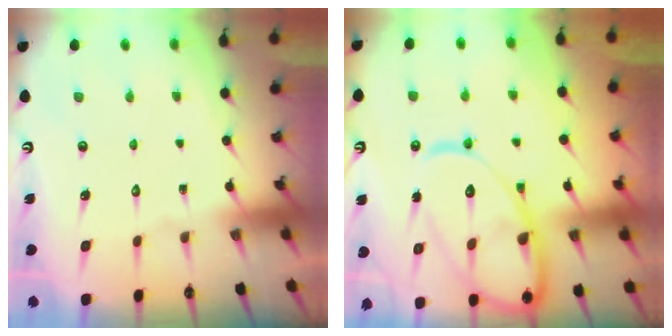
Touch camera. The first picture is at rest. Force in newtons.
{"total": 19.1, "press": 19.0, "slide": 1.9}